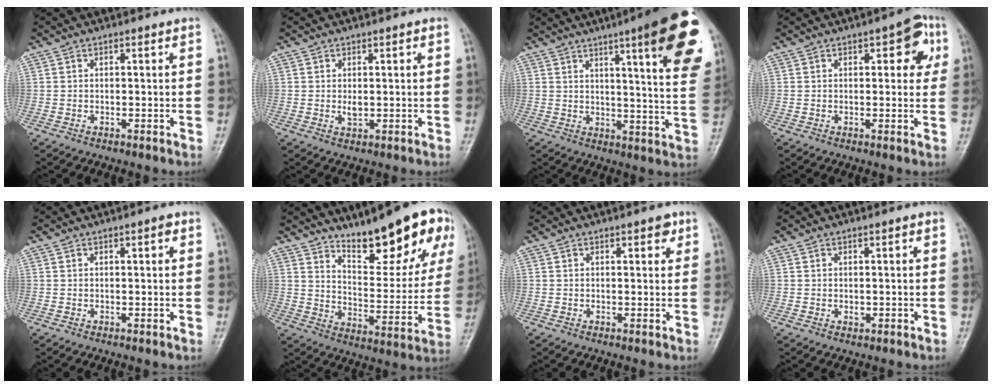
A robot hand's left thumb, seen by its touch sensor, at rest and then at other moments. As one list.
[{"total": 2.1, "force": [0.3, 1.2, 1.8], "torque": [-0.025, -0.001, 0.007]}, {"total": 21.3, "force": [10.6, 3.4, 18.1], "torque": [-0.213, -0.041, 0.128]}, {"total": 6.8, "force": [2.5, 3.3, 5.4], "torque": [-0.030, 0.000, 0.019]}, {"total": 1.3, "force": [0.6, 0.4, 1.1], "torque": [-0.014, 0.002, 0.006]}, {"total": 18.0, "force": [11.7, 5.3, 12.6], "torque": [-0.130, -0.065, 0.184]}, {"total": 2.5, "force": [1.3, 1.1, 1.8], "torque": [-0.011, -0.003, 0.013]}, {"total": 1.2, "force": [0.0, 0.8, 0.9], "torque": [-0.008, 0.001, 0.002]}]